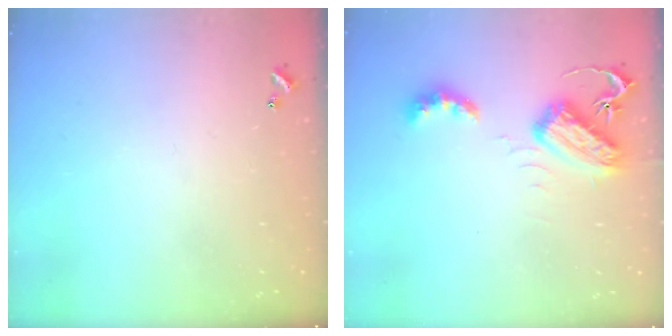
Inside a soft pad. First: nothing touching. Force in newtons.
{"total": 7.7, "press": 7.6, "slide": 0.5}